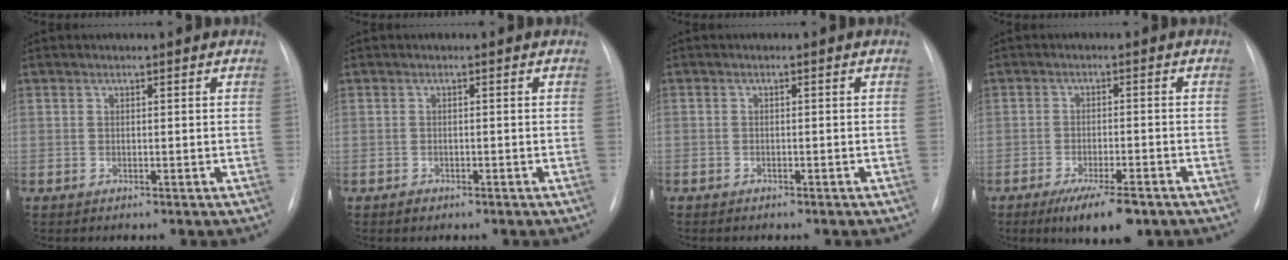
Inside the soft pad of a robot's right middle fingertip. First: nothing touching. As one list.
[{"total": 1.0, "force": [-0.7, 0.6, 0.3], "torque": [-0.006, 0.001, -0.009]}, {"total": 1.2, "force": [-0.9, 0.7, 0.3], "torque": [-0.005, 0.002, -0.010]}, {"total": 7.7, "force": [-5.1, 2.0, 5.4], "torque": [-0.084, -0.010, -0.077]}]